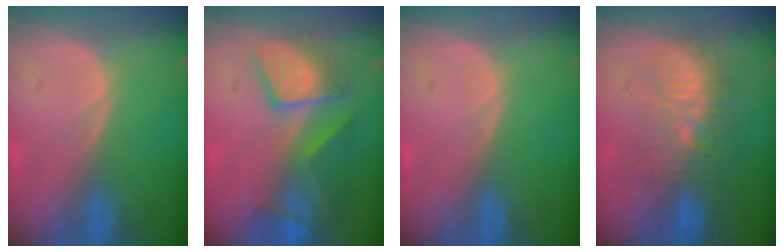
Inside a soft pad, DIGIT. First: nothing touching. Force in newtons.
{"total": 10.0, "press": 8.6, "slide": 5.1}
{"total": 0.0}
{"total": 9.3, "press": 8.9, "slide": 2.5}